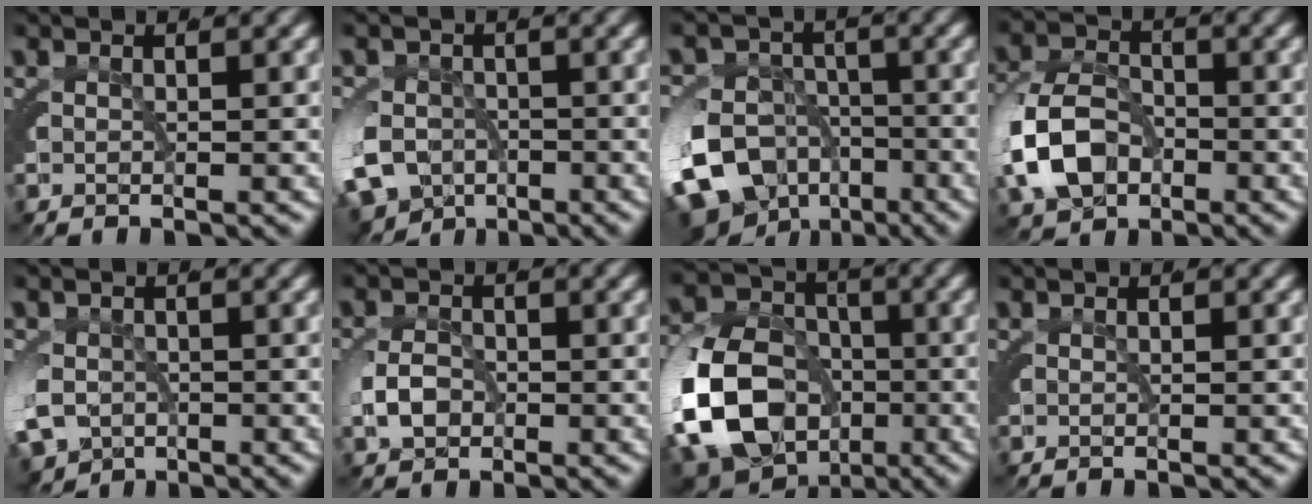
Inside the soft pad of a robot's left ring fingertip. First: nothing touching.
{"total": 8.1, "force": [-4.1, 6.6, 2.2], "torque": [-0.048, -0.035, -0.059]}
{"total": 15.6, "force": [-6.5, 13.0, 5.7], "torque": [-0.116, -0.071, -0.097]}
{"total": 6.4, "force": [-1.7, 4.8, 4.0], "torque": [-0.091, -0.019, -0.018]}
{"total": 5.5, "force": [-2.5, 4.4, 2.1], "torque": [-0.050, -0.029, -0.031]}
{"total": 2.2, "force": [-0.7, 1.4, 1.4], "torque": [-0.036, -0.003, -0.006]}
{"total": 18.2, "force": [-6.1, 15.0, 8.2], "torque": [-0.194, -0.077, -0.092]}
{"total": 0.0}